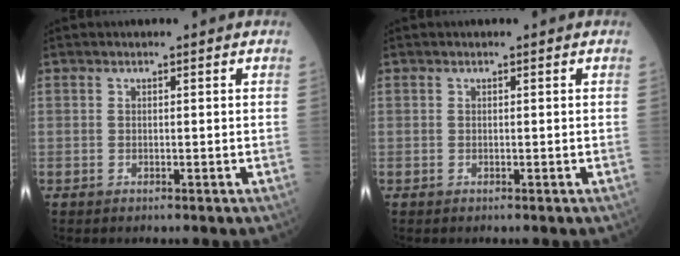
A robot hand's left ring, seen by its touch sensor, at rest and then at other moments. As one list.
[{"total": 0.0}]